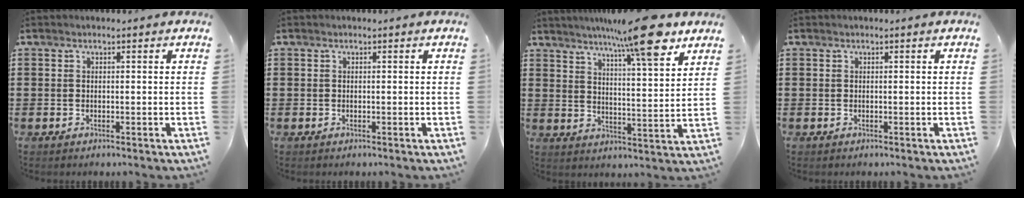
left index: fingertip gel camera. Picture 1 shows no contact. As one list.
[{"total": 0.0}, {"total": 11.9, "force": [9.2, 1.2, 7.5], "torque": [-0.128, -0.041, 0.151]}, {"total": 0.0}]